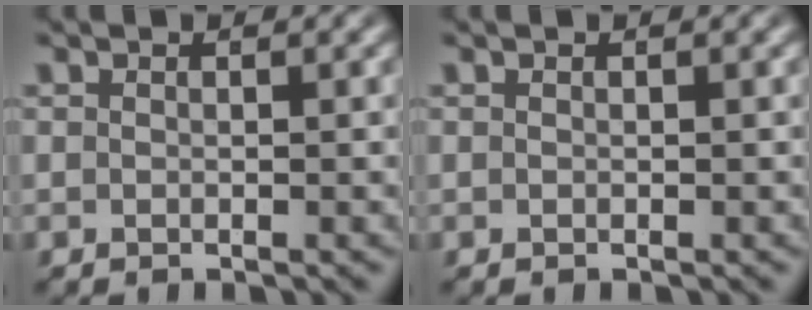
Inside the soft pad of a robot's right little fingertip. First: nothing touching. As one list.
[{"total": 0.0}]